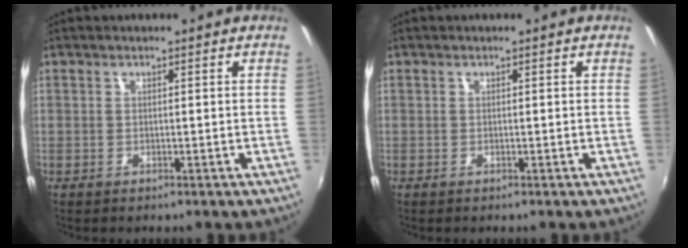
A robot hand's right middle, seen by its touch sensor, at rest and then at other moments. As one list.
[{"total": 0.0}]